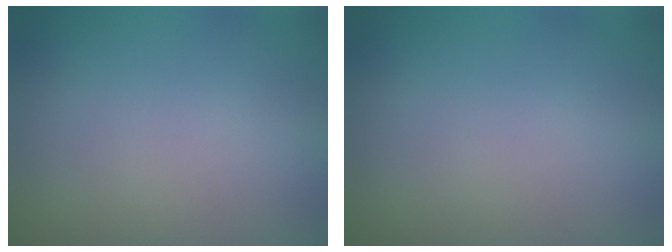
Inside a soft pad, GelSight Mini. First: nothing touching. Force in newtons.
{"total": 0.0}